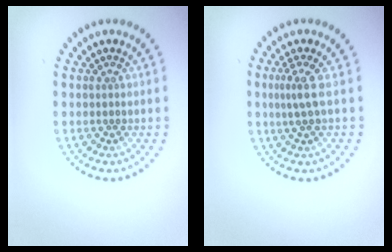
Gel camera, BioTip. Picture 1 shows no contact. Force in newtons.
{"total": 2.2, "press": 1.5, "slide": 1.6}